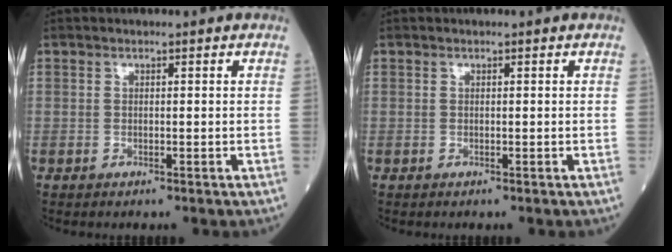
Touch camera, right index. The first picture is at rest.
{"total": 0.0}